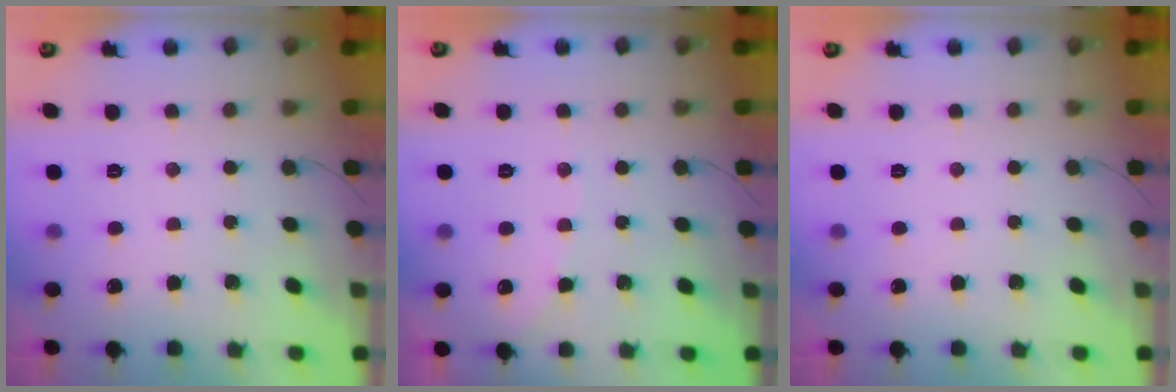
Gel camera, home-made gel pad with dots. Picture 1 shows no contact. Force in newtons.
{"total": 4.4, "press": 4.4, "slide": 0.6}
{"total": 0.0}